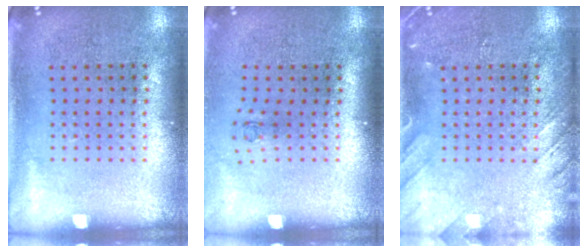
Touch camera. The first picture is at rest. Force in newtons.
{"total": 0.7, "press": 0.3, "slide": 0.6}
{"total": 2.1, "press": 2.1, "slide": 0.2}